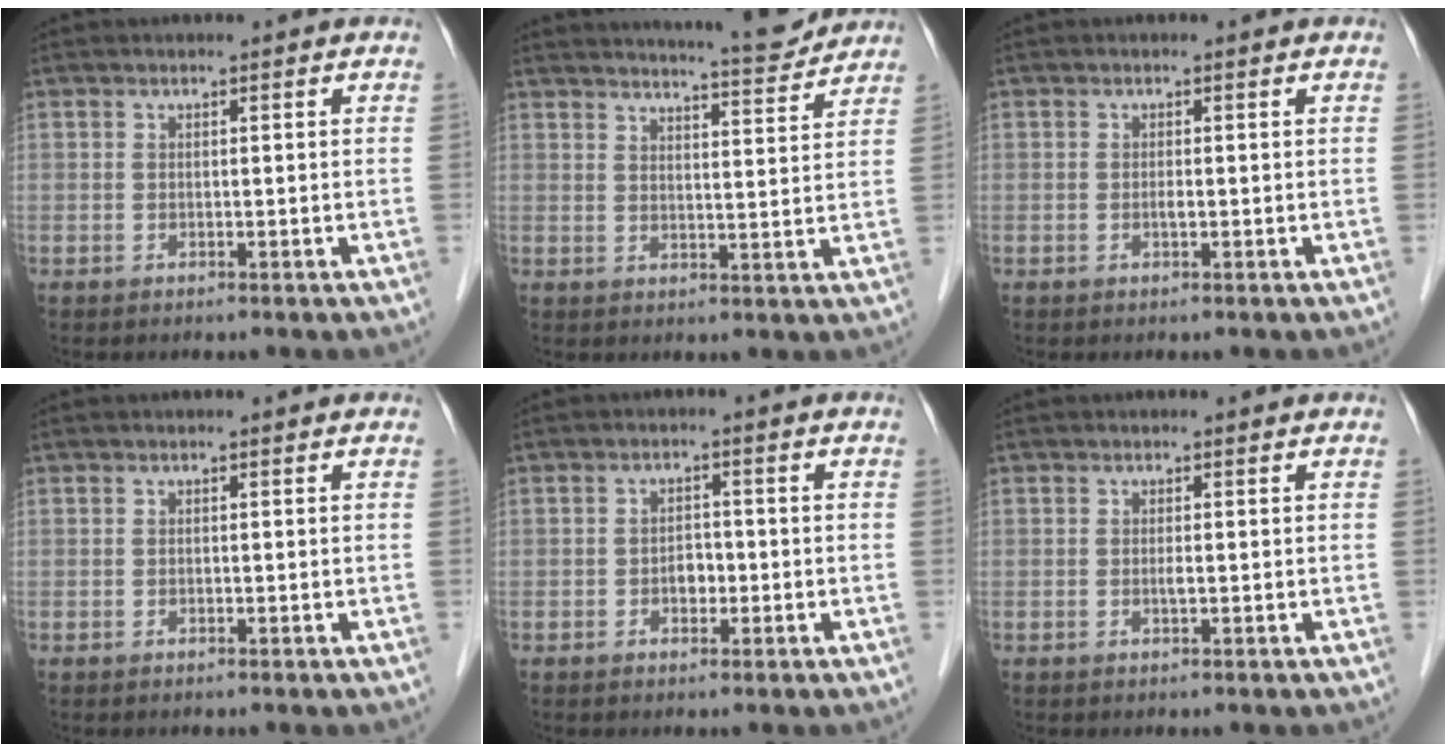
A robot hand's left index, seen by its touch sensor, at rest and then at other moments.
{"total": 9.7, "force": [9.3, 0.2, 2.7], "torque": [-0.044, -0.006, 0.120]}
{"total": 0.6, "force": [-0.1, 0.1, 0.6], "torque": [-0.010, 0.000, -0.002]}
{"total": 0.0}
{"total": 2.2, "force": [-0.7, 1.5, 1.5], "torque": [-0.021, 0.006, -0.010]}
{"total": 0.7, "force": [0.0, 0.1, 0.7], "torque": [-0.015, -0.001, 0.000]}